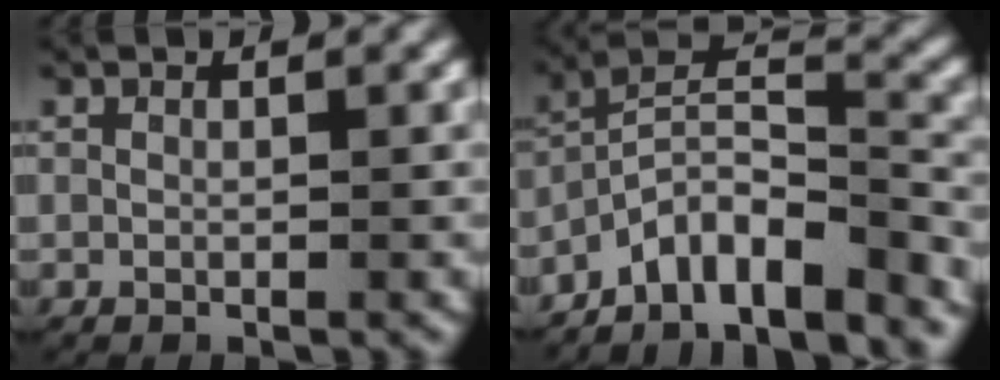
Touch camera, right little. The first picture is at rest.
{"total": 12.5, "force": [-9.1, 6.1, 6.1], "torque": [-0.090, -0.016, -0.141]}